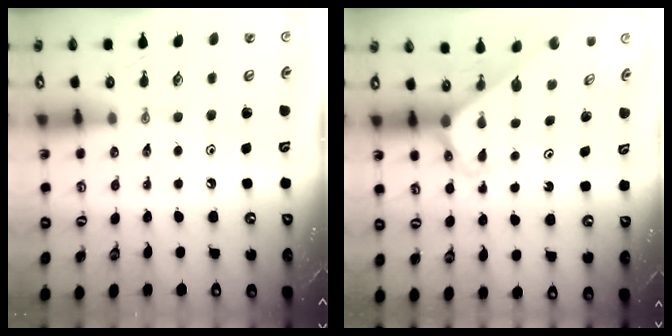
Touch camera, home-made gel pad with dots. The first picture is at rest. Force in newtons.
{"total": 2.7, "press": 2.7, "slide": 0.2}